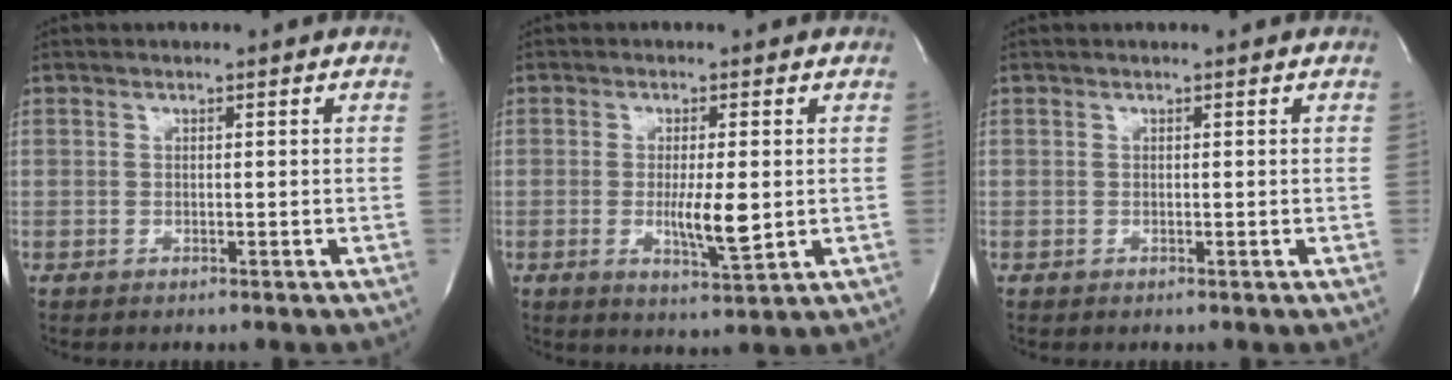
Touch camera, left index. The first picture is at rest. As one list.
[{"total": 5.6, "force": [-0.4, 0.8, 5.5], "torque": [-0.099, -0.015, -0.006]}, {"total": 0.0}]